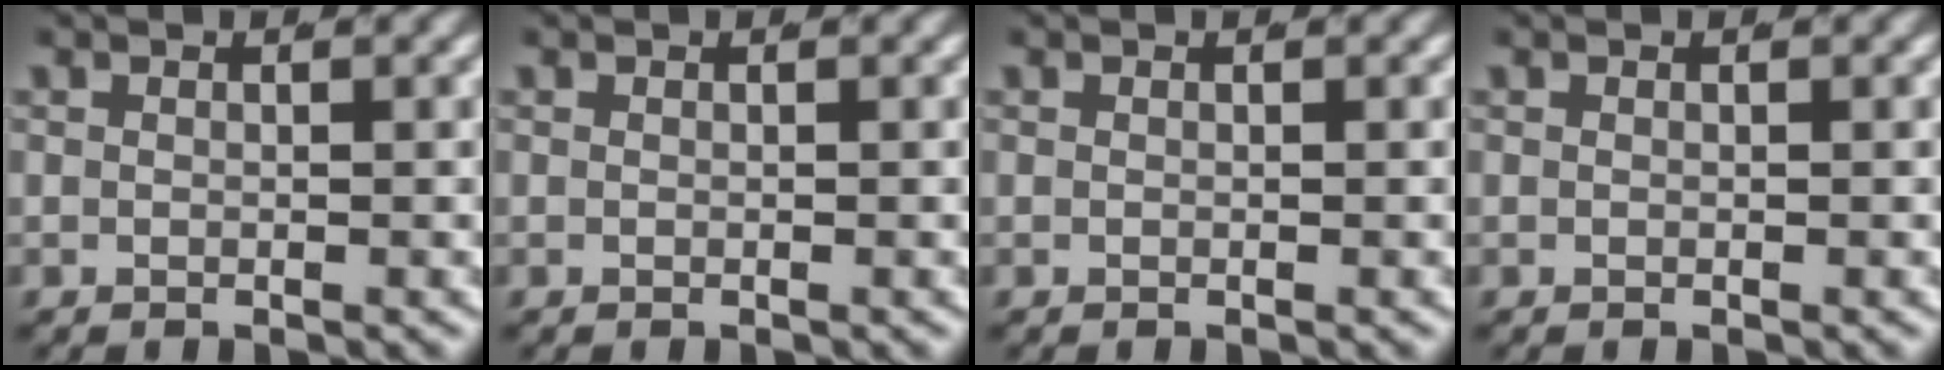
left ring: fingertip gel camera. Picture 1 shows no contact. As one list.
[{"total": 0.0}, {"total": 0.0}, {"total": 0.0}]